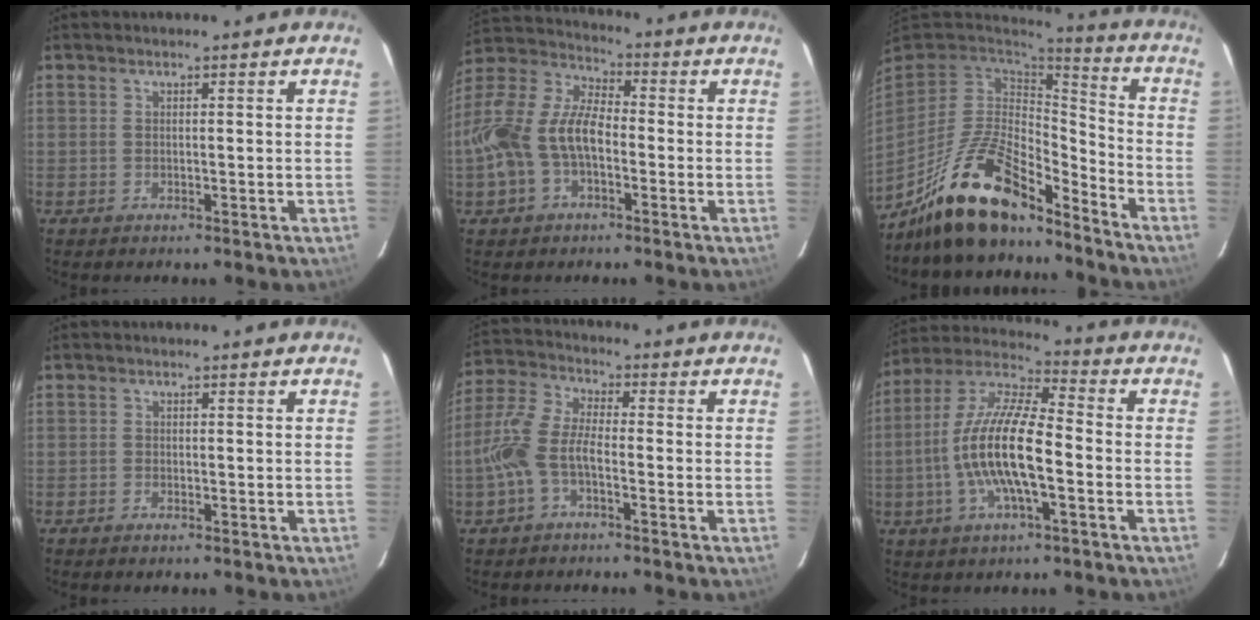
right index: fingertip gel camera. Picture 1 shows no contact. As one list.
[{"total": 15.2, "force": [-3.7, 8.7, 11.9], "torque": [-0.250, 0.014, -0.074]}, {"total": 19.0, "force": [-14.2, 6.3, 11.0], "torque": [-0.234, -0.016, -0.257]}, {"total": 0.9, "force": [-0.8, 0.4, 0.2], "torque": [-0.005, -0.001, -0.016]}, {"total": 7.7, "force": [-2.8, 2.7, 6.7], "torque": [-0.160, 0.013, -0.059]}, {"total": 15.1, "force": [-3.5, 3.9, 14.1], "torque": [-0.278, 0.000, -0.073]}]